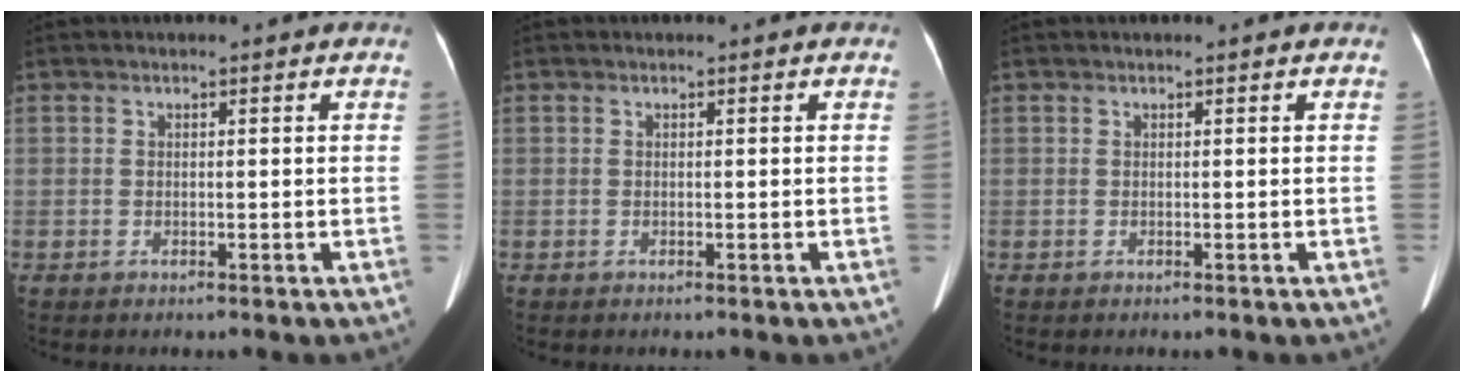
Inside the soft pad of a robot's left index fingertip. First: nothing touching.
{"total": 0.0}
{"total": 0.0}